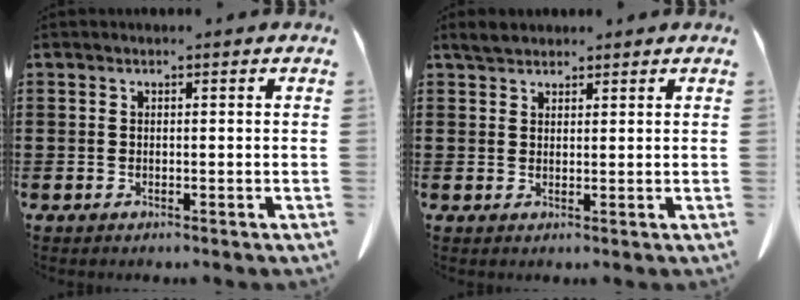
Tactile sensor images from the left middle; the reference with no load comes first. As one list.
[{"total": 2.2, "force": [2.0, 0.8, 0.6], "torque": [-0.017, 0.006, 0.039]}]